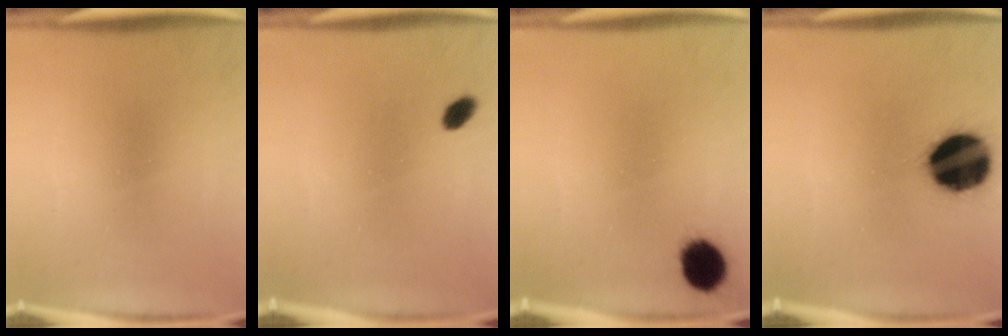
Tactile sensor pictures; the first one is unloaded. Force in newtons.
{"total": 2.4}
{"total": 7.4}
{"total": 19.8}